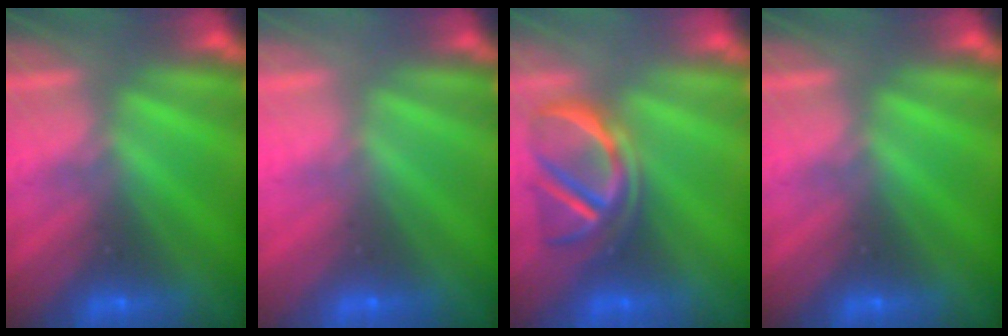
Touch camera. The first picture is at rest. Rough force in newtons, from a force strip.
{"total": 3.4}
{"total": 3.8}
{"total": 0.0}